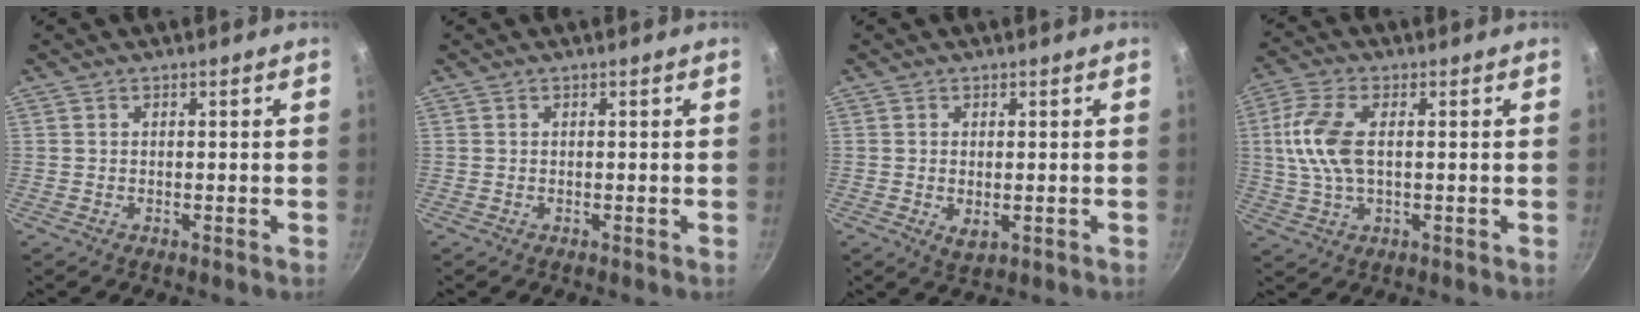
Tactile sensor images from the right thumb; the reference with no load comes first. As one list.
[{"total": 0.0}, {"total": 2.9, "force": [-0.4, 1.5, 2.4], "torque": [-0.041, -0.010, -0.002]}, {"total": 9.9, "force": [0.9, 4.9, 8.5], "torque": [-0.182, 0.010, 0.012]}]